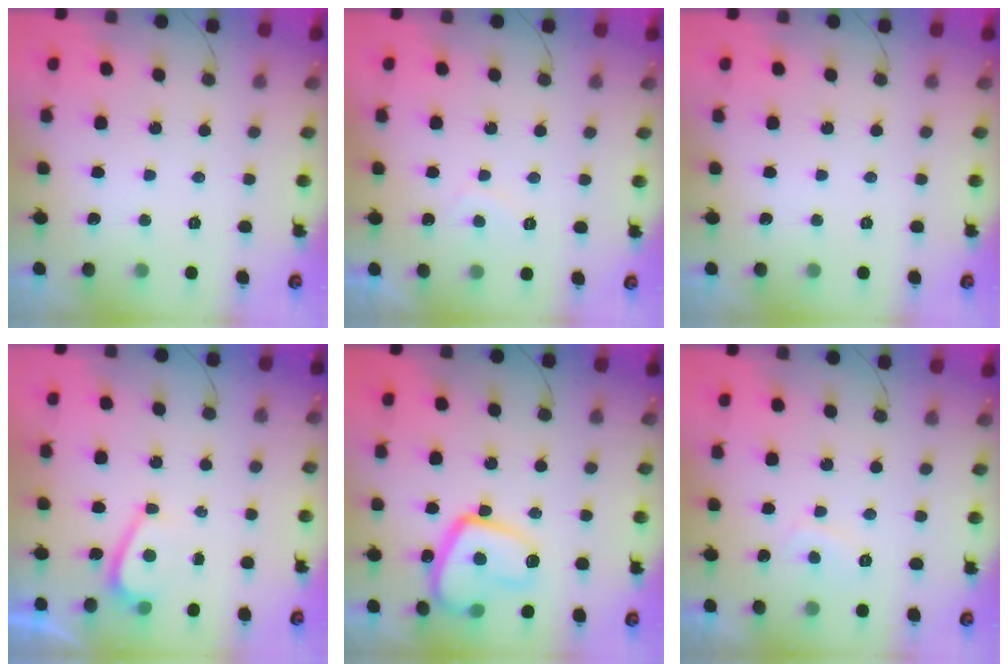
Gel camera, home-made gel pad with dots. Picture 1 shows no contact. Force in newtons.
{"total": 1.8, "press": 1.6, "slide": 0.8}
{"total": 0.0}
{"total": 3.4, "press": 3.4, "slide": 0.5}
{"total": 16.9, "press": 16.8, "slide": 1.8}
{"total": 2.4, "press": 2.3, "slide": 0.6}